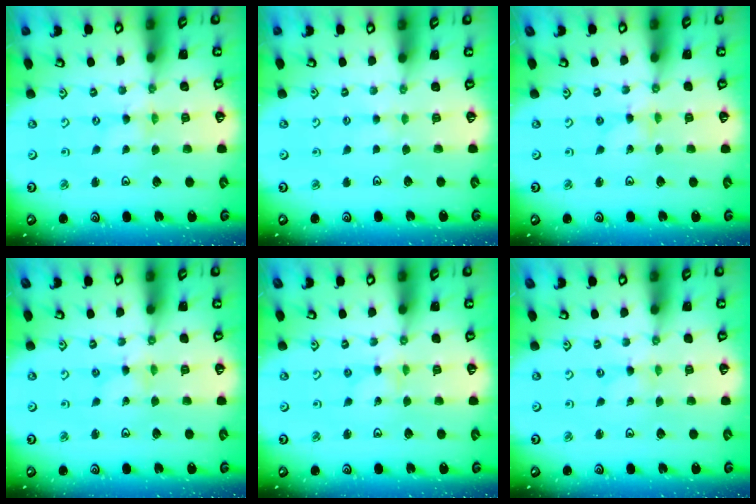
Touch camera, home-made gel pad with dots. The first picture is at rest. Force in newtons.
{"total": 2.3, "press": 2.3, "slide": 0.3}
{"total": 0.8, "press": 0.8, "slide": 0.1}
{"total": 1.4, "press": 1.4, "slide": 0.2}
{"total": 0.8, "press": 0.8, "slide": 0.1}
{"total": 0.0}